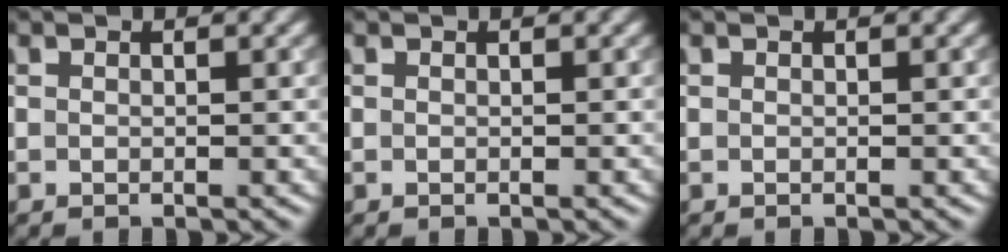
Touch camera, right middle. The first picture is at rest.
{"total": 0.0}
{"total": 0.0}